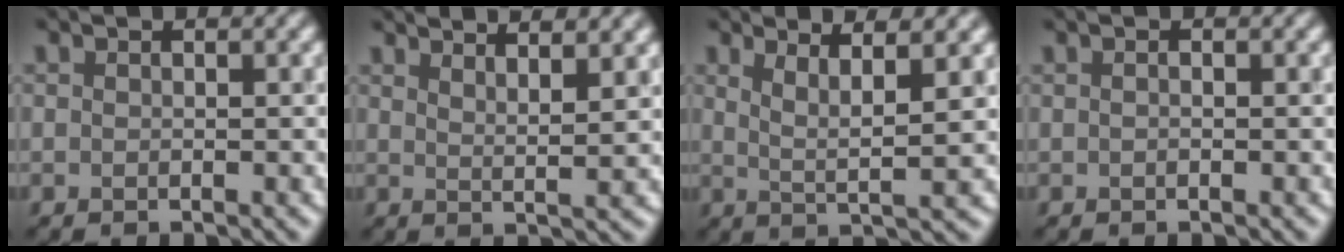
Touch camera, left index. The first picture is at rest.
{"total": 4.7, "force": [3.7, 0.8, 2.8], "torque": [-0.021, 0.021, 0.040]}
{"total": 3.7, "force": [1.7, 0.4, 3.2], "torque": [-0.058, 0.000, 0.042]}
{"total": 0.0}